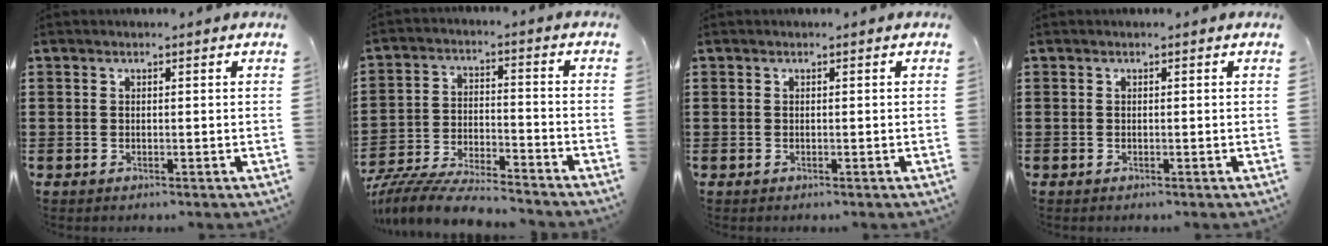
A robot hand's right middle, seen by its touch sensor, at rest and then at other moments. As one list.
[{"total": 7.9, "force": [-7.6, 0.6, 2.1], "torque": [-0.042, 0.008, -0.149]}, {"total": 0.0}, {"total": 0.0}]